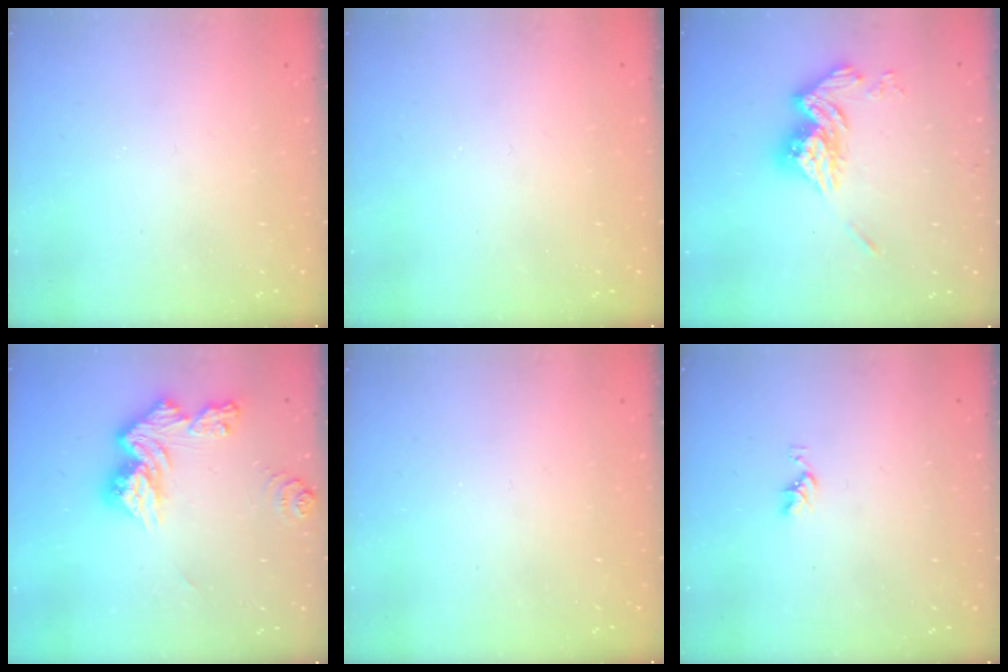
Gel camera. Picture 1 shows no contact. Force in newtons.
{"total": 0.0}
{"total": 14.3, "press": 14.3, "slide": 1.3}
{"total": 12.6, "press": 12.6, "slide": 1.3}
{"total": 0.0}
{"total": 2.4, "press": 2.4, "slide": 0.4}